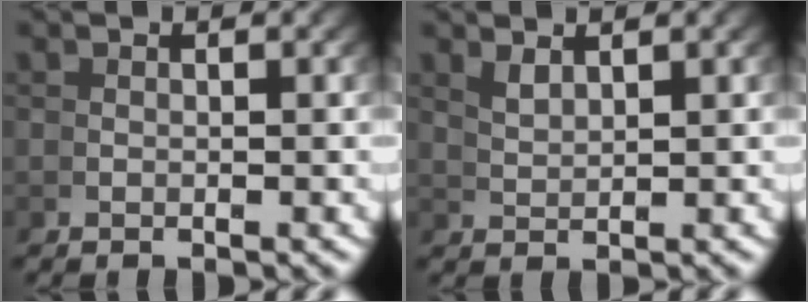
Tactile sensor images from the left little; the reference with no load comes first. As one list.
[{"total": 1.8, "force": [1.6, -0.7, 0.3], "torque": [-0.006, -0.002, 0.041]}]